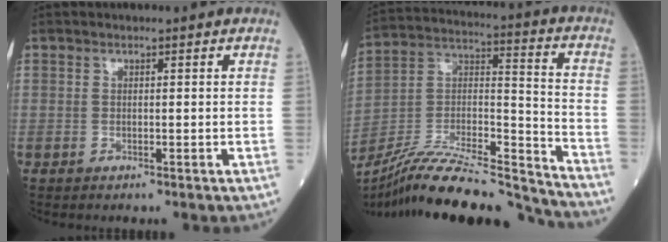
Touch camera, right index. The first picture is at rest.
{"total": 24.3, "force": [-22.3, 1.9, 9.5], "torque": [-0.160, 0.008, -0.371]}